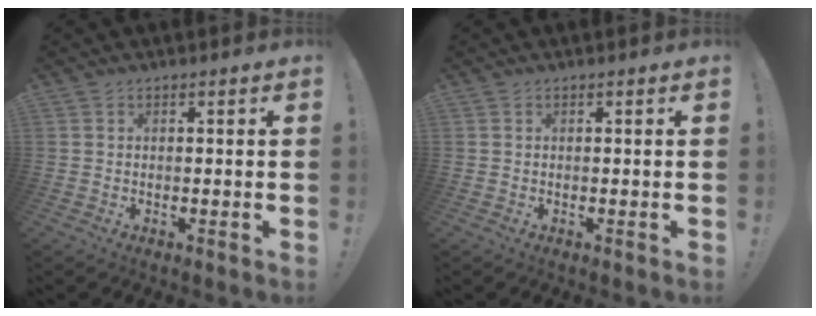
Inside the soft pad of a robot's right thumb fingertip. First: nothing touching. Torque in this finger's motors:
{"motor_torque": [0.00, 0.00, 0.01, 0.01, 0.00]}